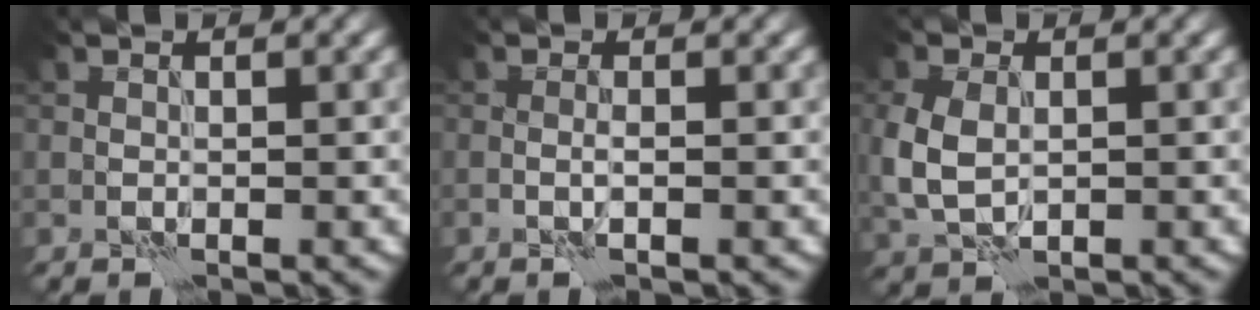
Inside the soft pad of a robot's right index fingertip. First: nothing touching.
{"total": 0.8, "force": [-0.3, 0.0, 0.8], "torque": [-0.016, 0.001, -0.007]}
{"total": 4.1, "force": [0.0, 2.9, 2.9], "torque": [-0.080, -0.002, 0.001]}